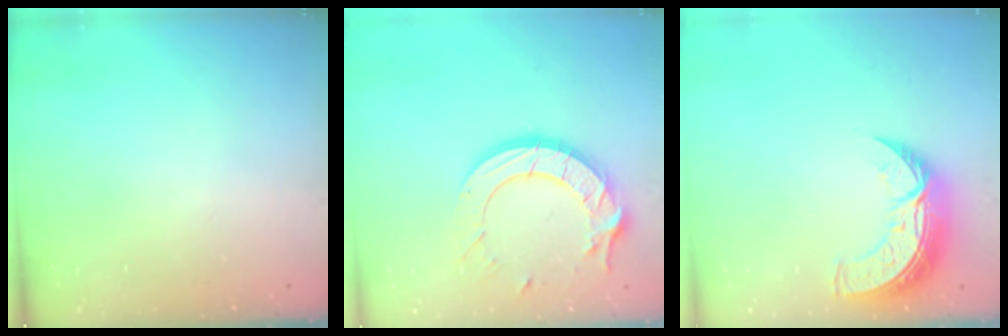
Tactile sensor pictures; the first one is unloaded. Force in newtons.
{"total": 15.2, "press": 15.2, "slide": 1.3}
{"total": 11.0, "press": 10.9, "slide": 0.8}